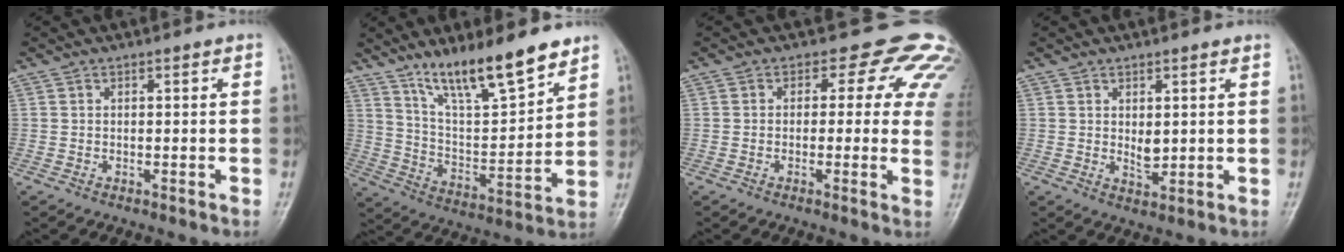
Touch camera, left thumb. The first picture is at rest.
{"total": 15.8, "force": [11.8, 3.6, 9.9], "torque": [-0.144, -0.071, 0.215]}
{"total": 11.6, "force": [5.7, 7.3, 6.9], "torque": [-0.027, -0.010, 0.040]}
{"total": 2.9, "force": [0.8, 1.5, 2.3], "torque": [-0.032, -0.012, 0.016]}